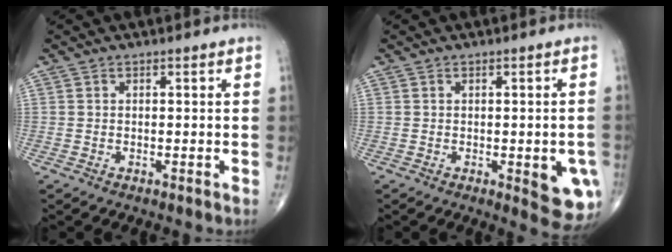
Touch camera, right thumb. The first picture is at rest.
{"total": 8.2, "force": [-2.1, 2.7, 7.5], "torque": [-0.070, -0.012, -0.019]}